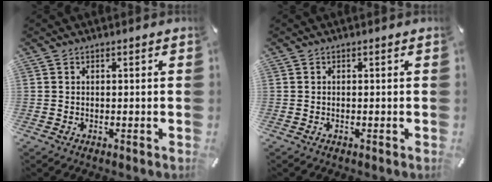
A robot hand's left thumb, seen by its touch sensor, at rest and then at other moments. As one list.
[{"total": 0.0}]